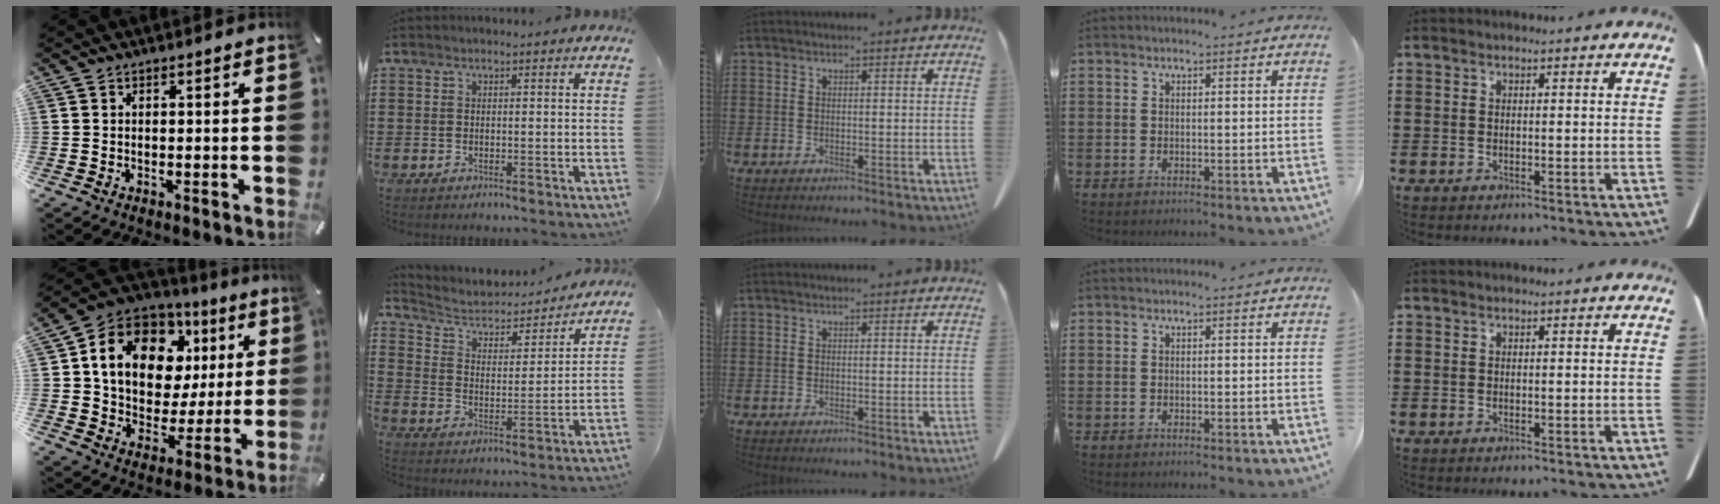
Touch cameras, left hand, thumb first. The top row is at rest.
{"thumb": {"total": 16.9, "force": [6.6, 12.2, 9.6], "torque": [-0.164, -0.031, 0.124]}, "index": {"total": 4.5, "force": [3.9, 1.6, 1.3], "torque": [-0.049, -0.029, 0.059]}}